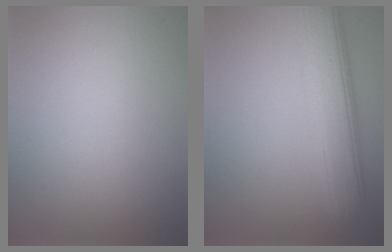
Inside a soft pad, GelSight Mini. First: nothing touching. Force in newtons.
{"total": 6.8, "press": 6.8, "slide": 0.1}